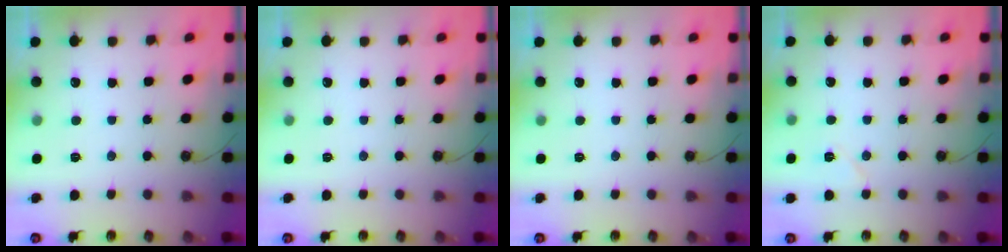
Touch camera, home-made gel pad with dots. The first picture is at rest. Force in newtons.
{"total": 0.0}
{"total": 0.0}
{"total": 5.4, "press": 5.0, "slide": 2.0}